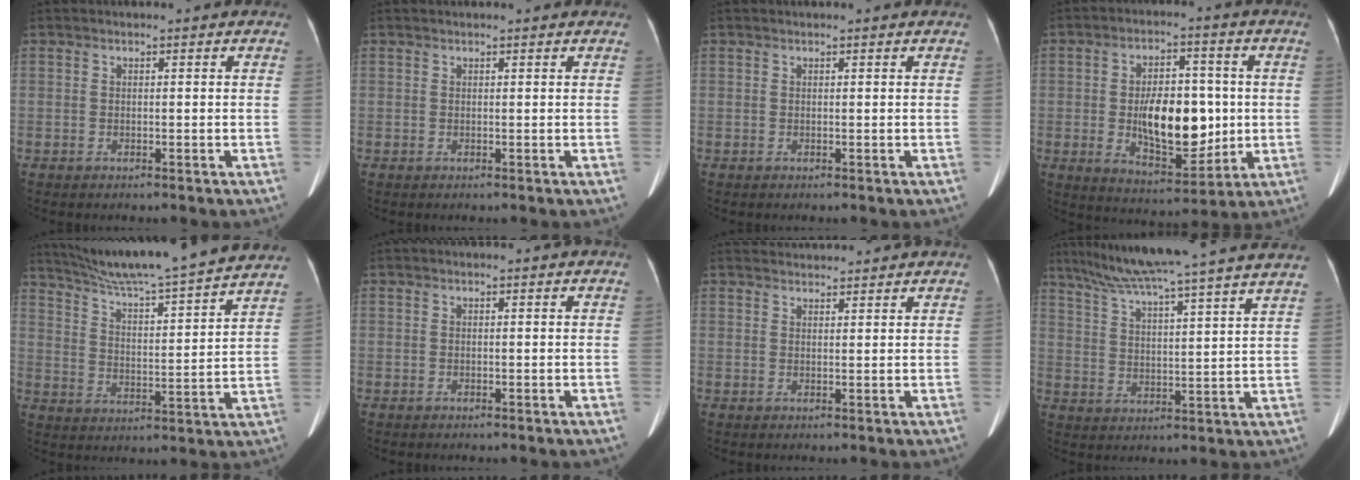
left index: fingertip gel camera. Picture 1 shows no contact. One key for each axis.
{"total": 2.9, "fx": 2.7, "fy": 0.3, "fz": 1.0, "tx": -0.011, "ty": 0.028, "tz": 0.030}
{"total": 2.0, "fx": 1.9, "fy": 0.1, "fz": 0.7, "tx": -0.009, "ty": 0.023, "tz": 0.021}
{"total": 12.5, "fx": -0.5, "fy": 6.0, "fz": 11.0, "tx": -0.187, "ty": -0.001, "tz": 0.002}
{"total": 23.5, "fx": 21.0, "fy": -0.6, "fz": 10.4, "tx": -0.176, "ty": -0.019, "tz": 0.298}
{"total": 0.0}
{"total": 4.8, "fx": 4.8, "fy": 0.3, "fz": 0.4, "tx": -0.011, "ty": 0.031, "tz": 0.072}
{"total": 23.2, "fx": 19.8, "fy": -1.4, "fz": 12.0, "tx": -0.203, "ty": -0.006, "tz": 0.273}